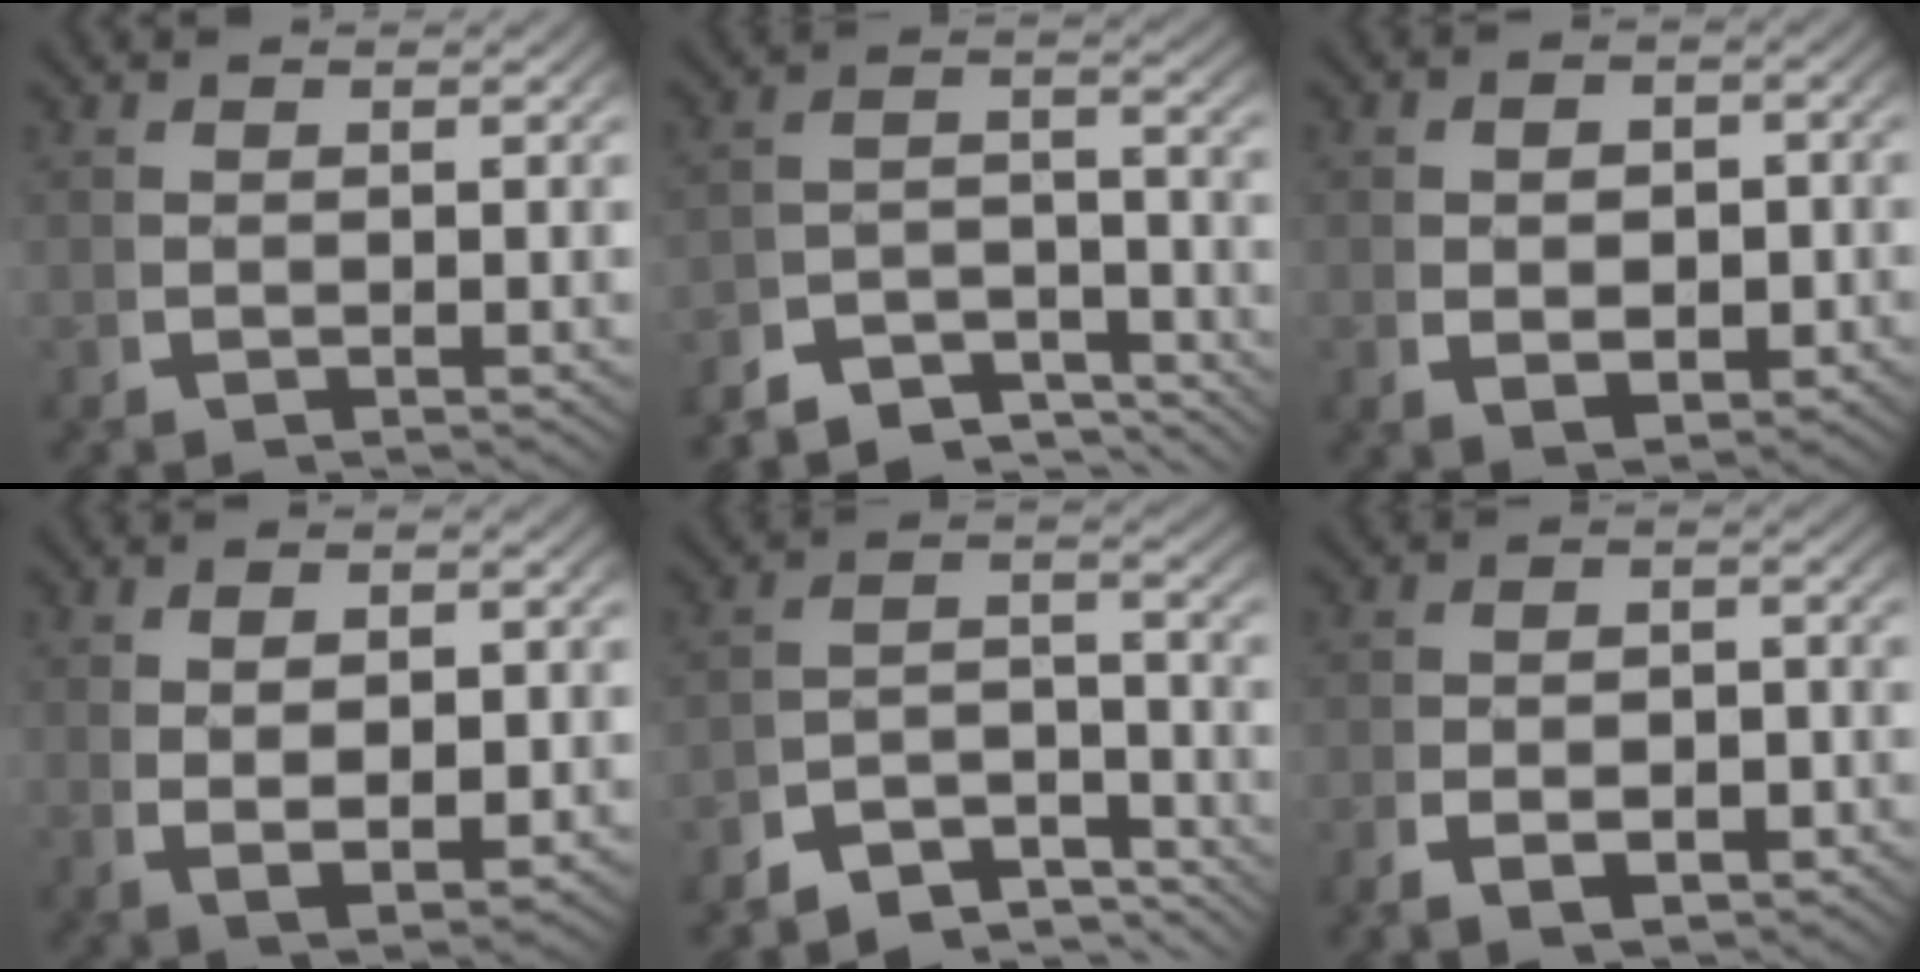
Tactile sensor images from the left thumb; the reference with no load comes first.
{"total": 6.4, "force": [-4.8, 2.8, 3.2], "torque": [-0.047, -0.024, -0.082]}
{"total": 4.1, "force": [-0.5, 2.9, 2.8], "torque": [-0.049, -0.021, 0.005]}
{"total": 5.5, "force": [-0.1, 3.1, 4.6], "torque": [-0.094, -0.019, 0.015]}
{"total": 7.3, "force": [-5.0, 3.7, 3.8], "torque": [-0.066, -0.031, -0.079]}
{"total": 3.3, "force": [-1.9, 1.7, 2.1], "torque": [-0.029, -0.009, -0.034]}